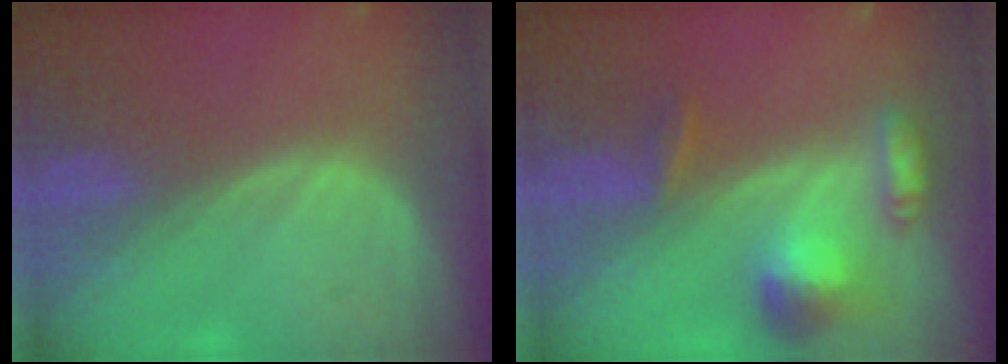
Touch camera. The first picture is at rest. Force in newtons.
{"total": 7.0, "press": 6.6, "slide": 2.5}